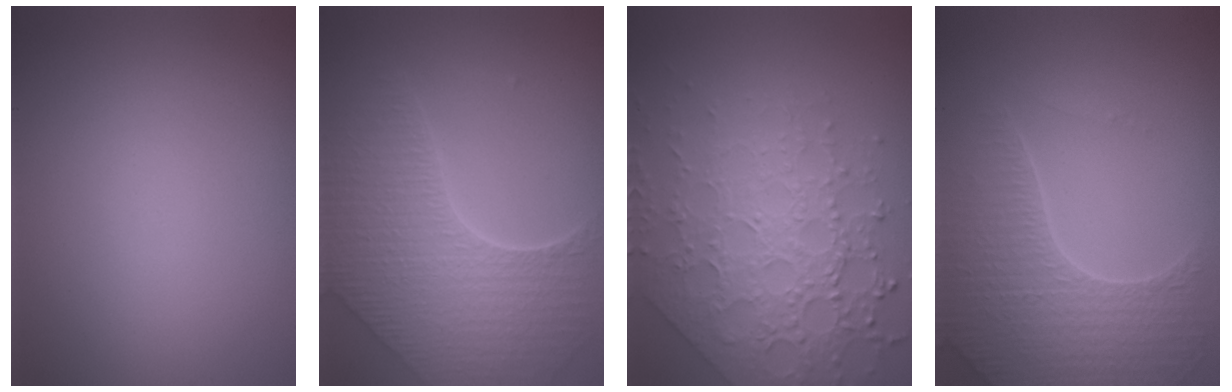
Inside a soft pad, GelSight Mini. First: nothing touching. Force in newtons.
{"total": 8.0, "press": 5.7, "slide": 5.6}
{"total": 7.7, "press": 5.4, "slide": 5.5}
{"total": 6.0, "press": 4.8, "slide": 3.5}